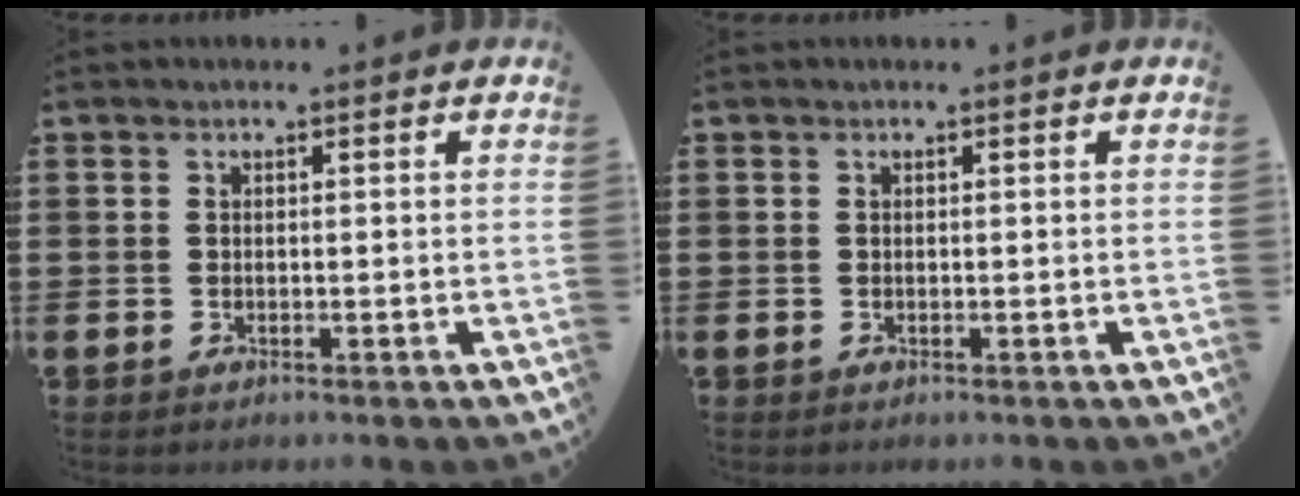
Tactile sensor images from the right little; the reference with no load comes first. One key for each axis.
{"total": 0.0}